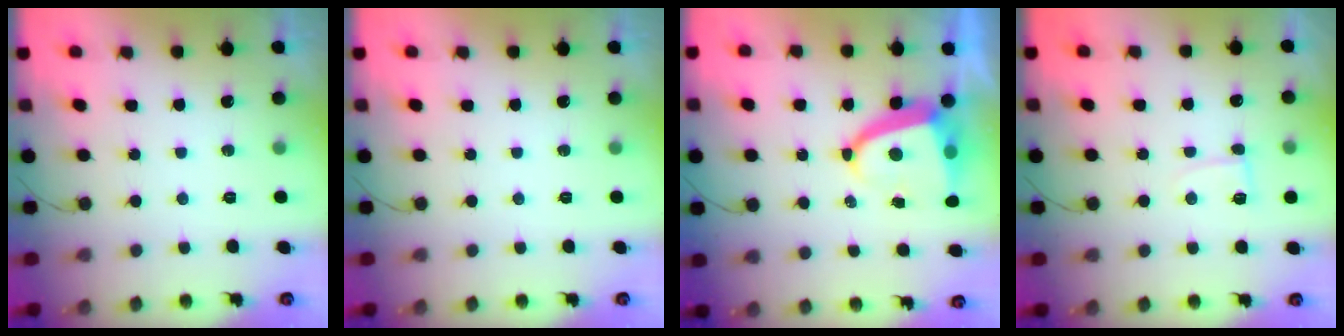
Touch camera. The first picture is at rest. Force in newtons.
{"total": 0.0}
{"total": 7.4, "press": 7.4, "slide": 0.9}
{"total": 3.4, "press": 3.4, "slide": 0.4}